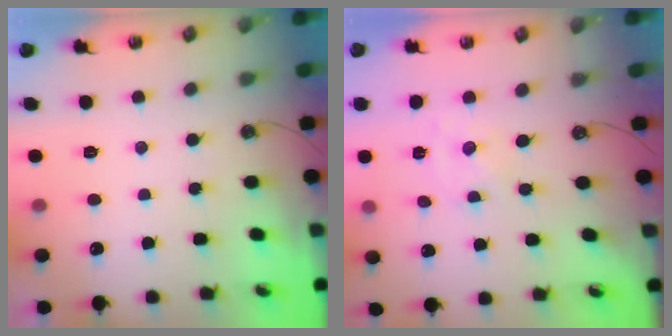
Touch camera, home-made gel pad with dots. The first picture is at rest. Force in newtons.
{"total": 0.0}